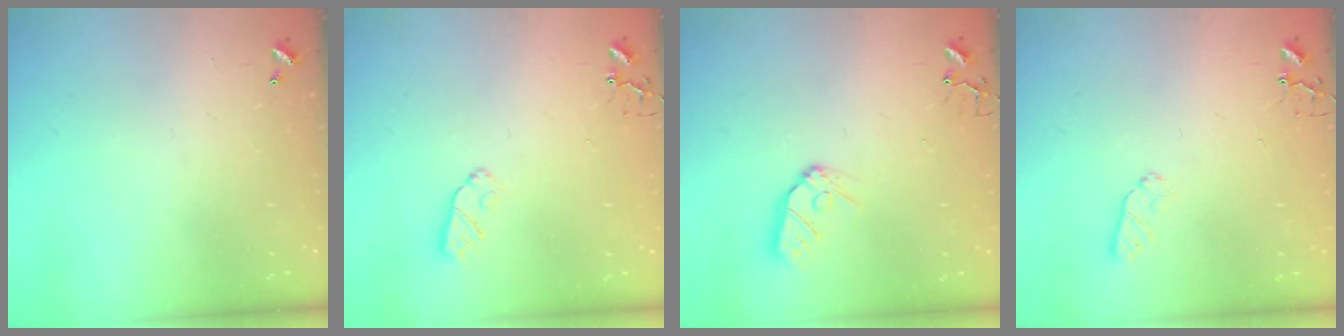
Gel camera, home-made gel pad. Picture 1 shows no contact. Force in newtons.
{"total": 5.5, "press": 5.5, "slide": 0.5}
{"total": 9.2, "press": 9.2, "slide": 0.8}
{"total": 5.0, "press": 4.9, "slide": 0.7}